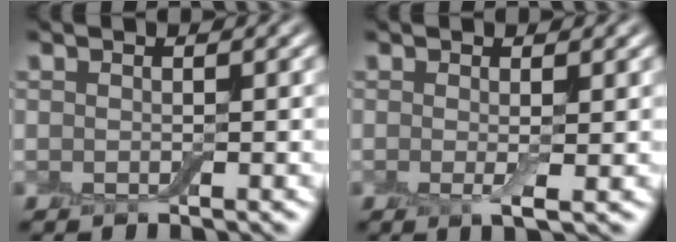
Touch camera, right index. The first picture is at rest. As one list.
[{"total": 1.7, "force": [0.0, 0.2, 1.6], "torque": [-0.030, -0.008, -0.002]}]